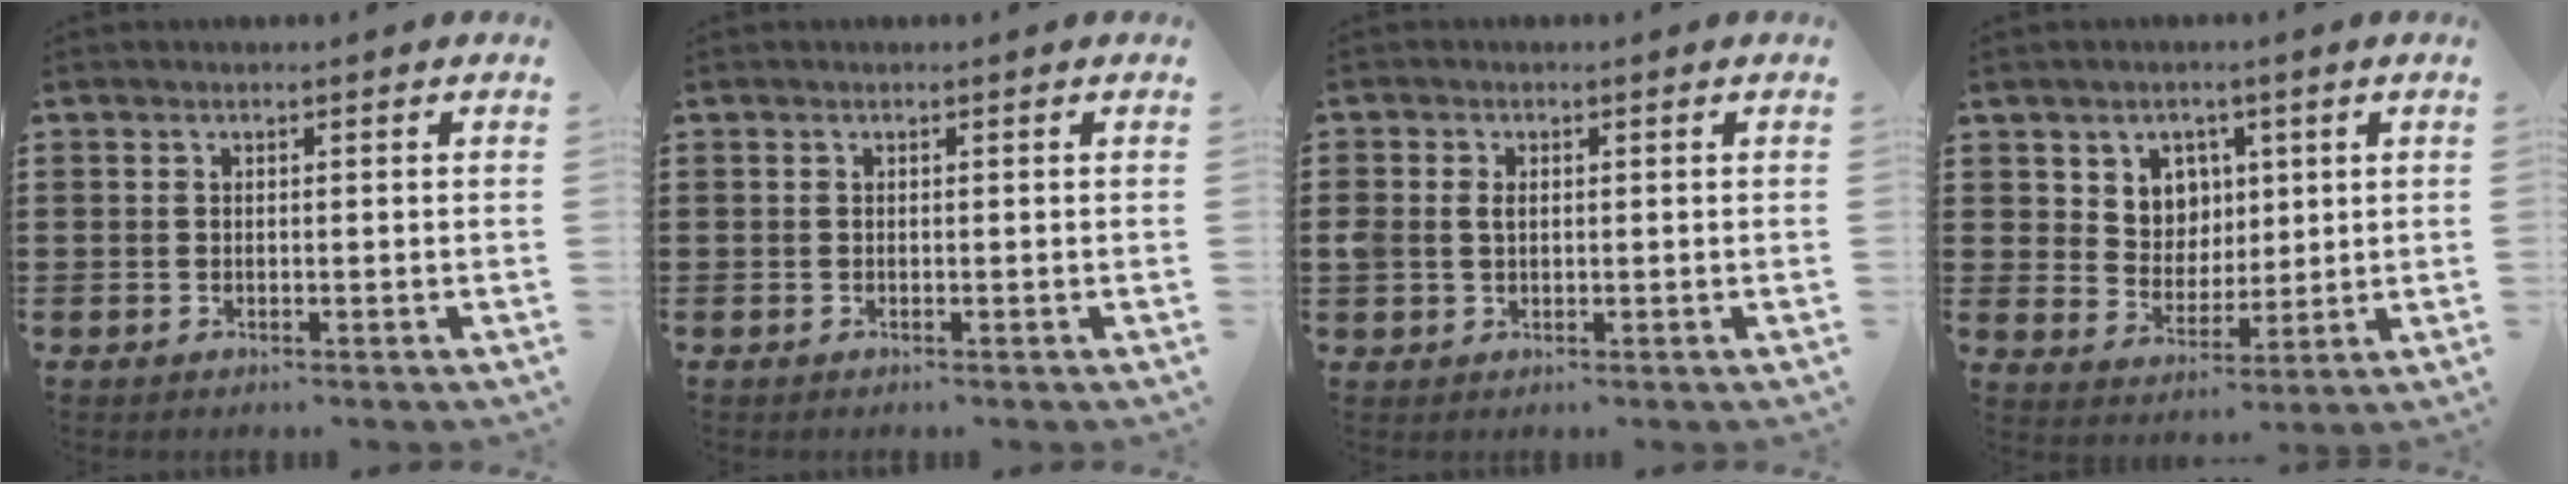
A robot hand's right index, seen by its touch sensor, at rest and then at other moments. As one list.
[{"total": 0.0}, {"total": 2.0, "force": [0.3, 1.4, 1.3], "torque": [-0.028, 0.009, 0.003]}, {"total": 5.5, "force": [2.6, 4.8, 1.1], "torque": [-0.041, 0.006, 0.045]}]